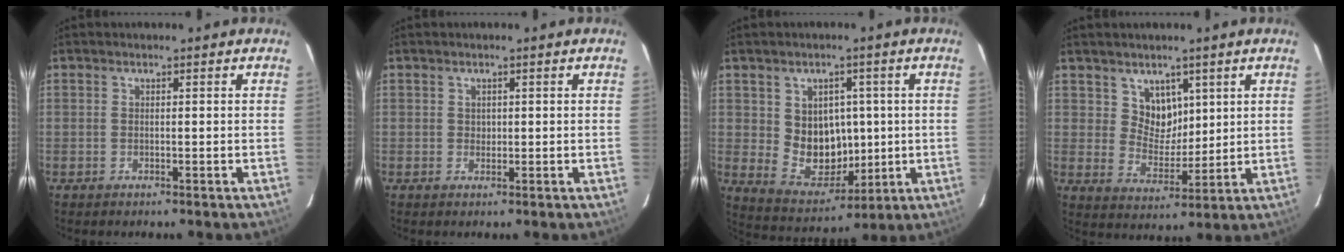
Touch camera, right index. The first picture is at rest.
{"total": 1.0, "force": [0.2, 1.0, 0.1], "torque": [0.003, 0.003, 0.004]}
{"total": 10.2, "force": [0.8, 8.7, 5.2], "torque": [-0.097, -0.005, 0.039]}
{"total": 6.2, "force": [3.3, 4.9, 2.0], "torque": [-0.026, -0.001, 0.067]}